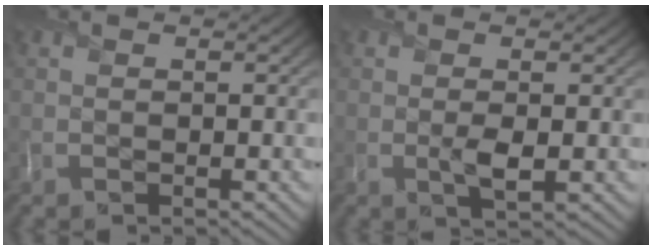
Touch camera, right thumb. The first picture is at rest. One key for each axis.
{"total": 1.8, "fx": -0.1, "fy": 0.5, "fz": 1.7, "tx": -0.036, "ty": -0.005, "tz": -0.001}